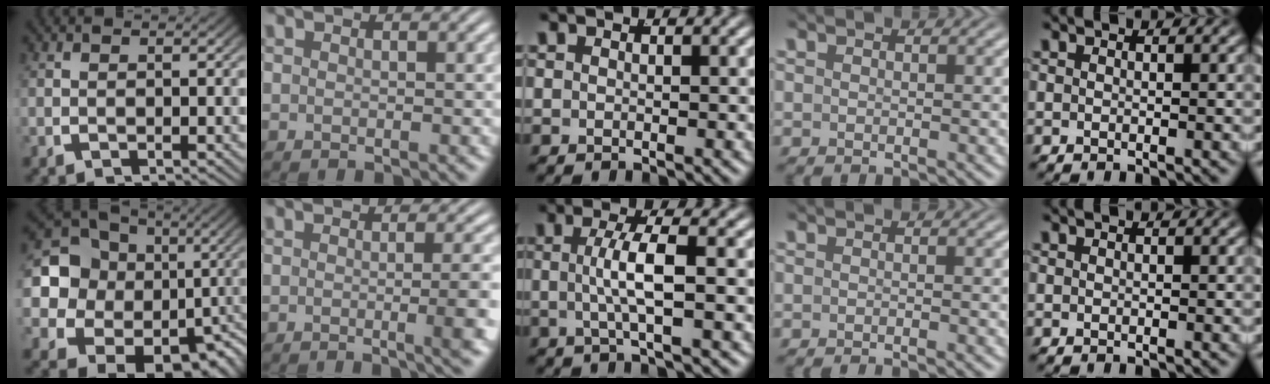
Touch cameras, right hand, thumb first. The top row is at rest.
{"thumb": {"total": 18.1, "force": [-1.5, 14.7, 10.4], "torque": [-0.236, -0.068, -0.009]}, "index": {"total": 3.5, "force": [-0.7, 0.2, 3.4], "torque": [-0.037, 0.004, -0.017]}, "middle": {"total": 3.3, "force": [-0.1, -0.2, 3.3], "torque": [-0.064, 0.002, 0.000]}, "ring": {"total": 1.8, "force": [-1.7, -0.2, 0.2], "torque": [-0.001, -0.001, -0.026]}}